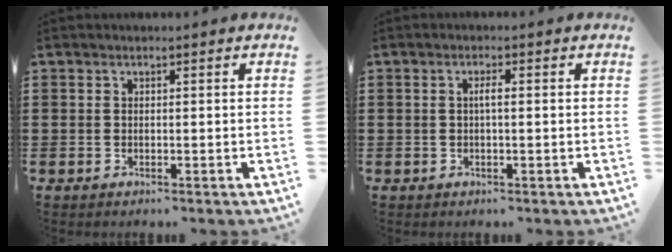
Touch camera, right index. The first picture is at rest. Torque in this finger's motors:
{"motor_torque": [0.39, 0.20, 0.01, 0.05]}